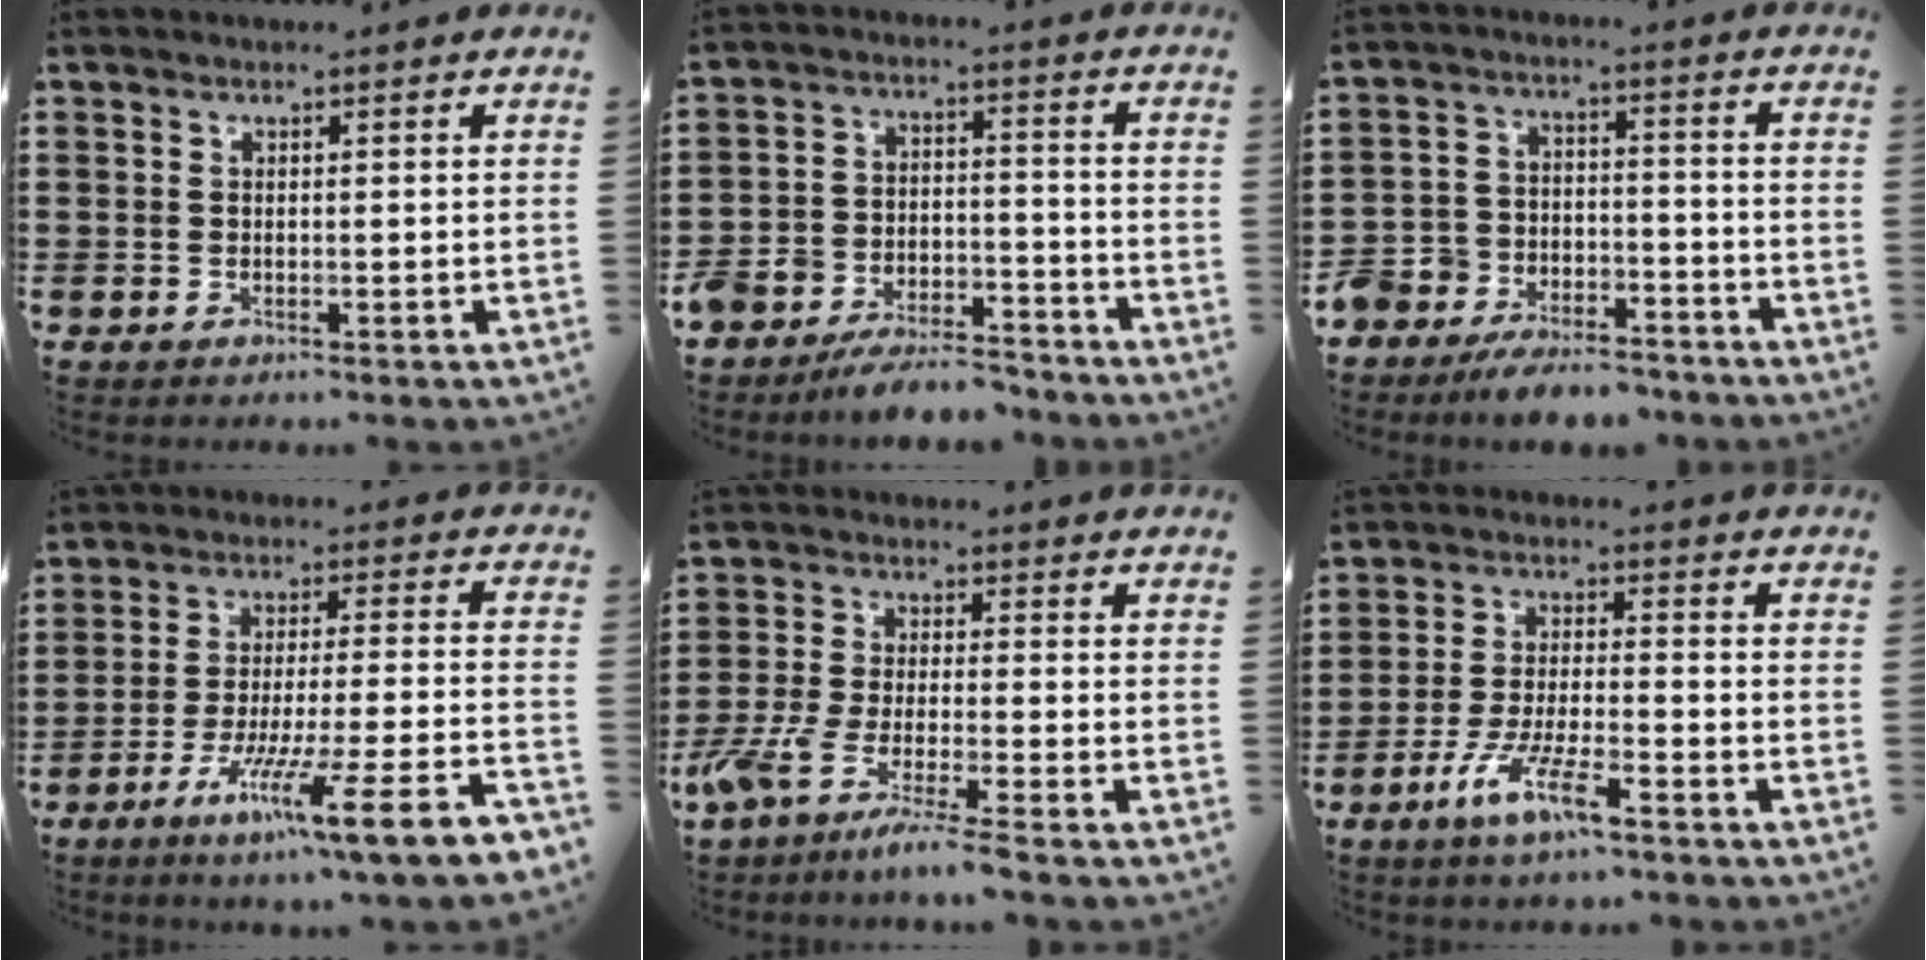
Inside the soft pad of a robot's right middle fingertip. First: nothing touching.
{"total": 7.8, "force": [-7.5, 2.0, 0.8], "torque": [-0.016, 0.029, -0.150]}
{"total": 7.3, "force": [-7.0, 2.3, 0.3], "torque": [-0.012, 0.027, -0.143]}
{"total": 11.7, "force": [-8.0, 0.0, 8.6], "torque": [-0.151, -0.005, -0.150]}
{"total": 6.3, "force": [-5.4, -0.5, 3.2], "torque": [-0.086, -0.025, -0.109]}
{"total": 7.3, "force": [-4.6, 1.0, 5.6], "torque": [-0.120, -0.010, -0.088]}